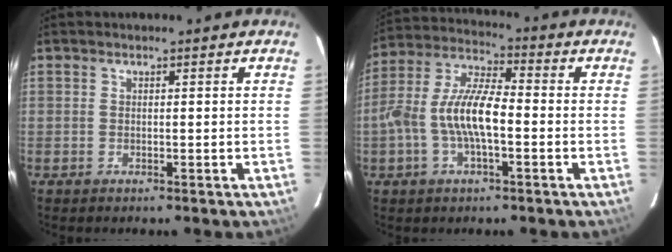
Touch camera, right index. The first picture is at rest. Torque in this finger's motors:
{"motor_torque": [0.46, -0.16, 0.36, 0.21]}